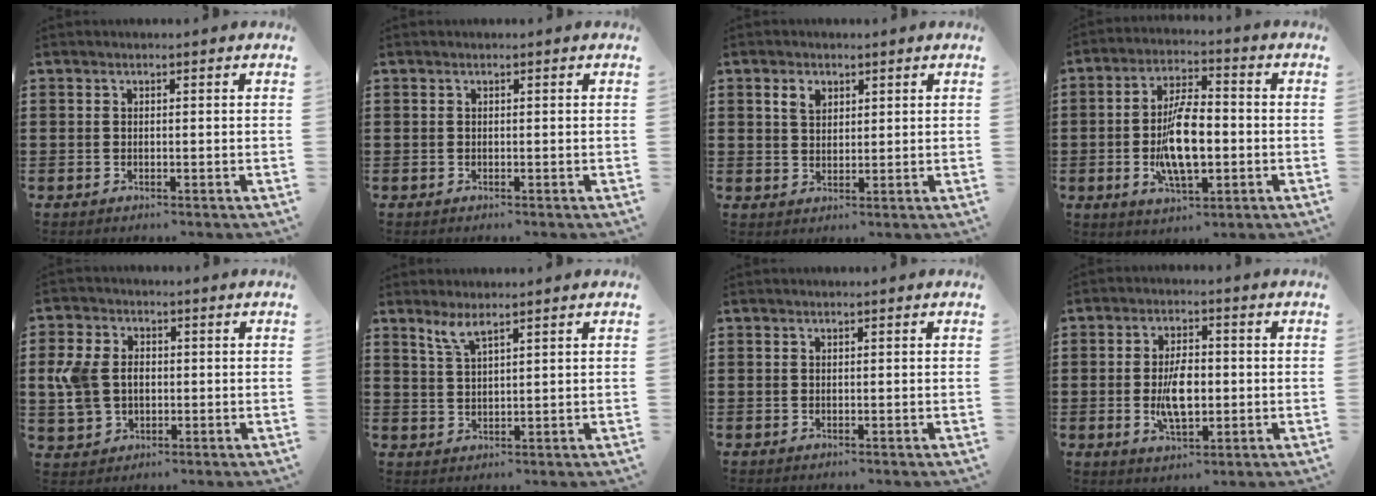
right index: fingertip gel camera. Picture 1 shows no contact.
{"total": 0.0}
{"total": 3.0, "force": [1.6, 1.9, 1.6], "torque": [-0.039, 0.008, 0.029]}
{"total": 10.3, "force": [-1.7, 4.2, 9.3], "torque": [-0.189, -0.009, -0.036]}
{"total": 6.8, "force": [0.3, 5.2, 4.3], "torque": [-0.130, 0.005, -0.004]}
{"total": 3.2, "force": [2.3, 0.6, 2.1], "torque": [-0.046, 0.004, 0.042]}
{"total": 0.0}
{"total": 6.8, "force": [-0.7, 3.3, 6.0], "torque": [-0.118, -0.006, -0.018]}